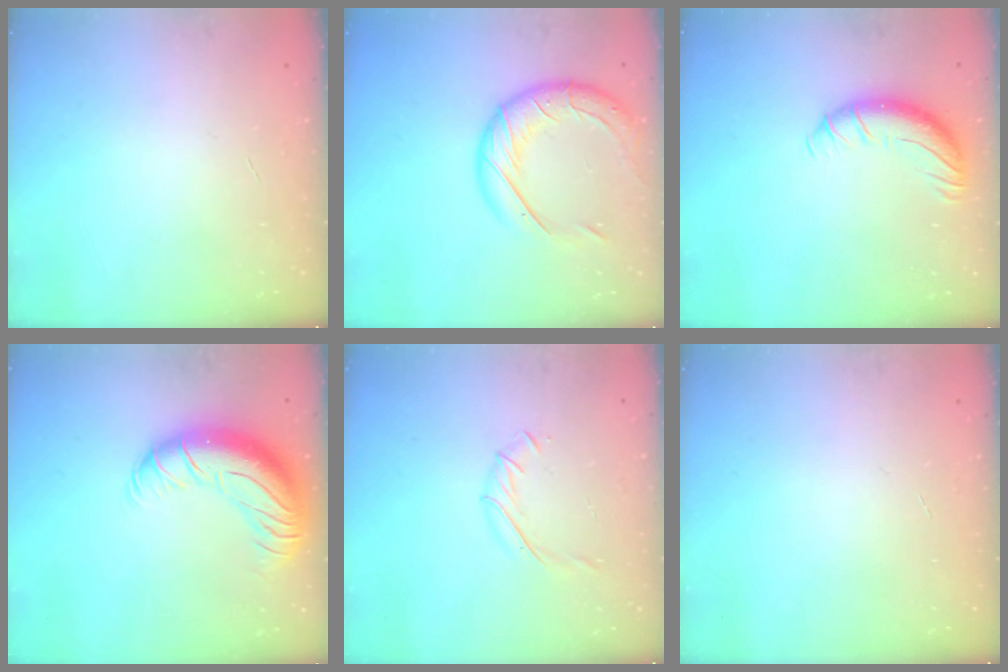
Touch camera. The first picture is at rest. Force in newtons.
{"total": 17.6, "press": 17.4, "slide": 2.5}
{"total": 10.1, "press": 9.9, "slide": 1.9}
{"total": 17.9, "press": 17.4, "slide": 3.9}
{"total": 4.1, "press": 3.9, "slide": 1.1}
{"total": 0.0}